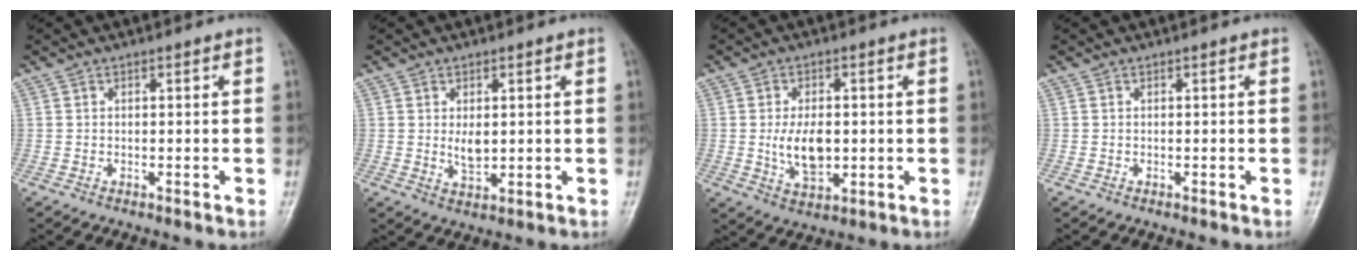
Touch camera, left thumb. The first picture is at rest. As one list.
[{"total": 3.9, "force": [0.6, 2.1, 3.2], "torque": [-0.045, -0.011, 0.016]}, {"total": 7.9, "force": [-0.2, 4.6, 6.4], "torque": [-0.103, -0.006, 0.002]}, {"total": 0.0}]